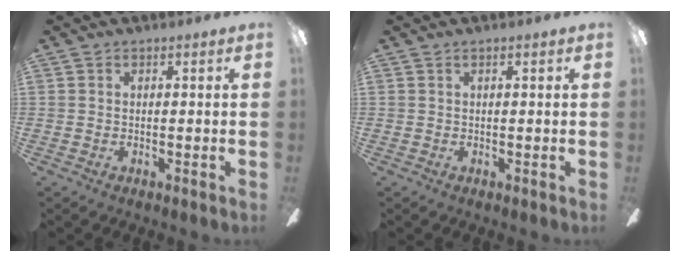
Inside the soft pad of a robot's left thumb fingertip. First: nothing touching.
{"total": 0.8, "force": [0.4, 0.1, 0.7], "torque": [-0.015, 0.001, 0.007]}